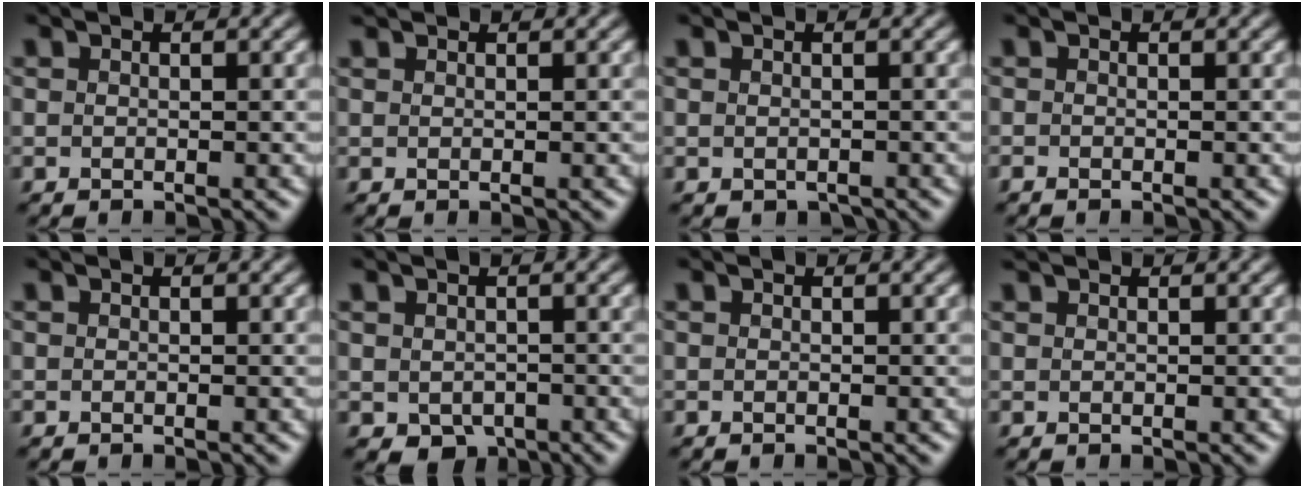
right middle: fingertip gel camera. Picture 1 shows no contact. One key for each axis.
{"total": 1.2, "fx": 1.2, "fy": 0.2, "fz": 0.2, "tx": -0.009, "ty": 0.001, "tz": 0.011}
{"total": 0.0}
{"total": 0.0}
{"total": 0.0}
{"total": 1.9, "fx": -0.8, "fy": 1.4, "fz": 0.9, "tx": -0.013, "ty": -0.010, "tz": -0.008}
{"total": 0.0}
{"total": 0.9, "fx": 0.9, "fy": 0.2, "fz": 0.2, "tx": -0.008, "ty": -0.001, "tz": 0.009}